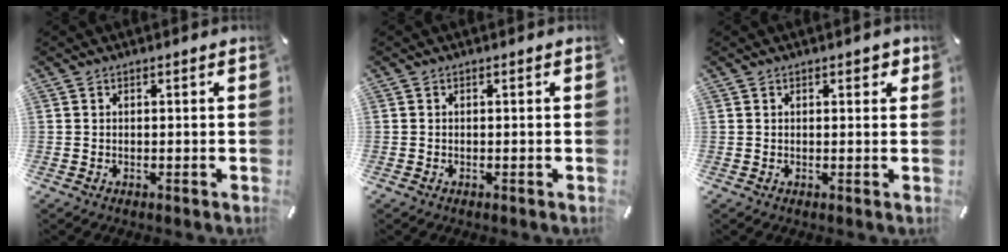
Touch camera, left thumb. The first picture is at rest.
{"total": 0.0}
{"total": 1.3, "force": [0.6, 0.8, 0.7], "torque": [0.001, -0.002, 0.007]}